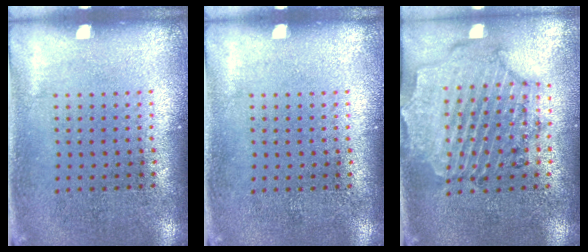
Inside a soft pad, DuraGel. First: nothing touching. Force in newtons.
{"total": 0.0}
{"total": 1.6, "press": 1.6, "slide": 0.3}